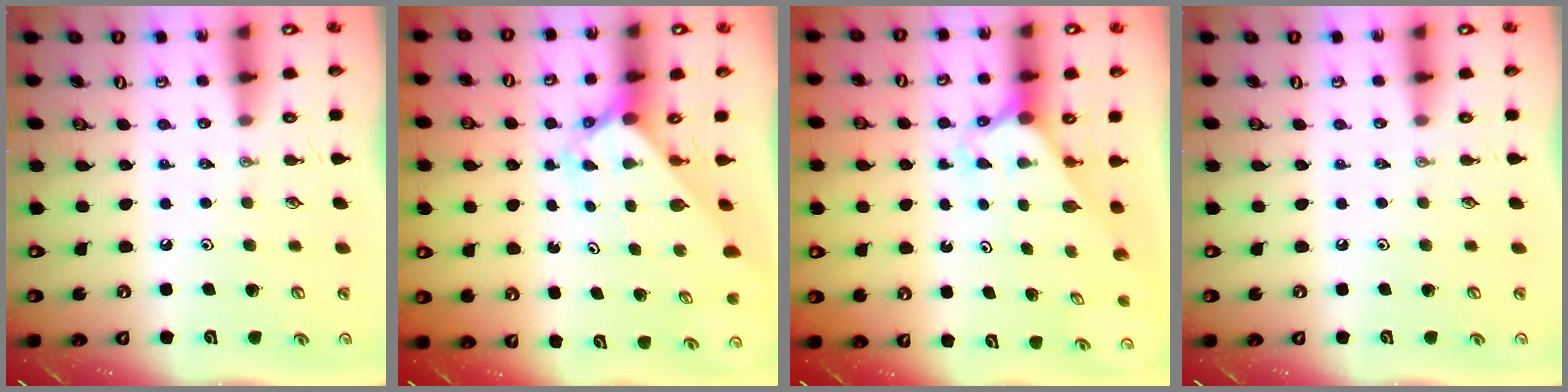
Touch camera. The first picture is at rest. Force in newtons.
{"total": 2.4, "press": 2.4, "slide": 0.2}
{"total": 2.4, "press": 2.4, "slide": 0.2}
{"total": 0.0}